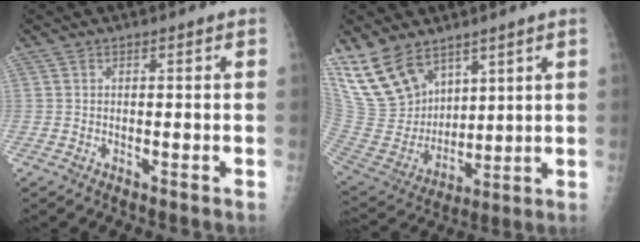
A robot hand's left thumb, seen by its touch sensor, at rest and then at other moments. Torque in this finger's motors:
{"motor_torque": [1.15, 1.18, 0.36, -0.57, 0.37]}